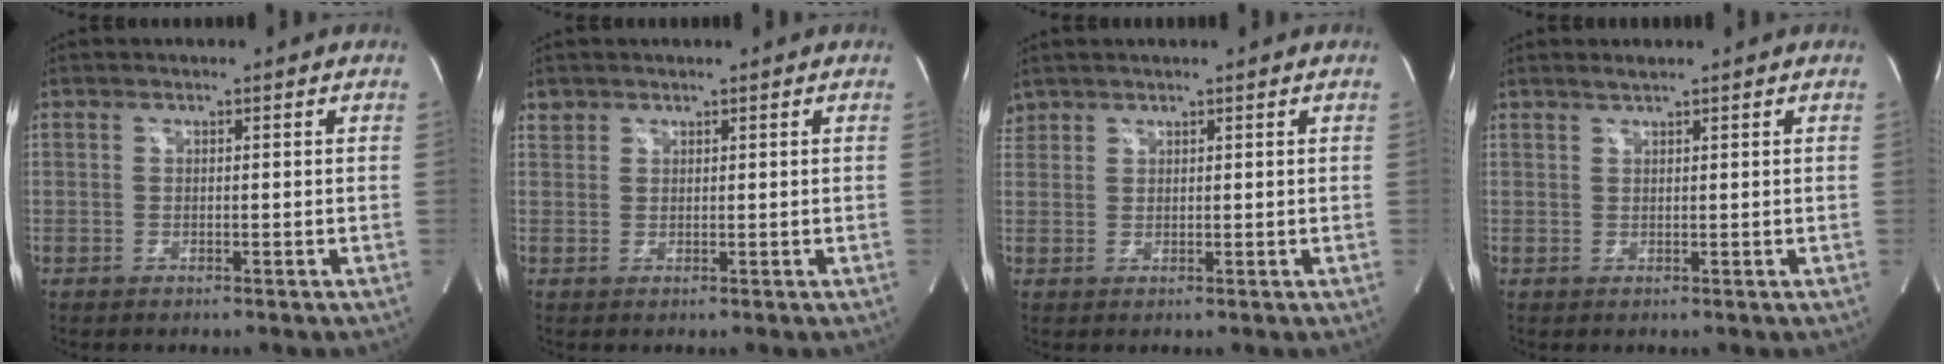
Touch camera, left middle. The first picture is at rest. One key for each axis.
{"total": 1.3, "fx": 1.0, "fy": 0.8, "fz": -0.1, "tx": 0.009, "ty": 0.007, "tz": 0.015}
{"total": 1.8, "fx": 1.6, "fy": 0.8, "fz": -0.1, "tx": -0.001, "ty": 0.011, "tz": 0.031}
{"total": 1.0, "fx": 0.9, "fy": -0.1, "fz": 0.3, "tx": -0.011, "ty": 0.003, "tz": 0.020}